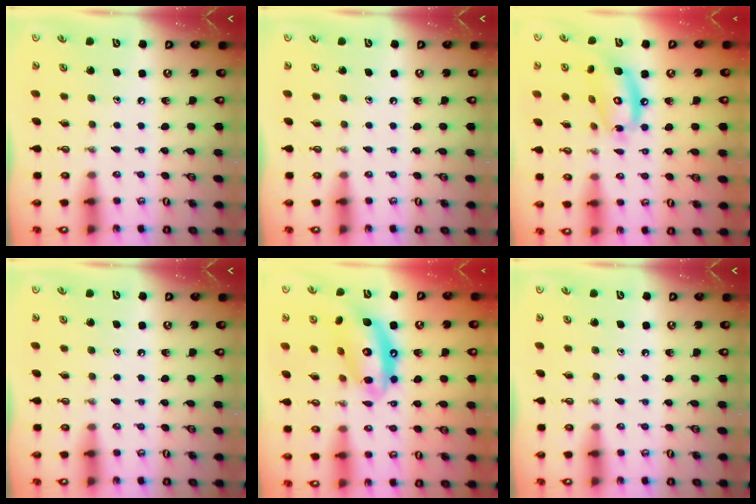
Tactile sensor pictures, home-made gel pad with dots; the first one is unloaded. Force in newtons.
{"total": 0.0}
{"total": 14.0, "press": 13.9, "slide": 1.5}
{"total": 0.0}
{"total": 15.1, "press": 15.0, "slide": 1.8}
{"total": 0.0}